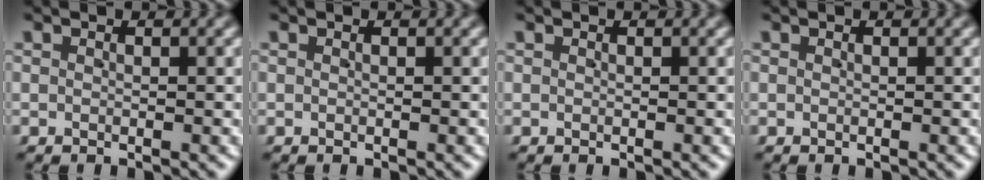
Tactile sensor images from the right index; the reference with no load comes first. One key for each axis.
{"total": 0.0}
{"total": 0.0}
{"total": 0.0}